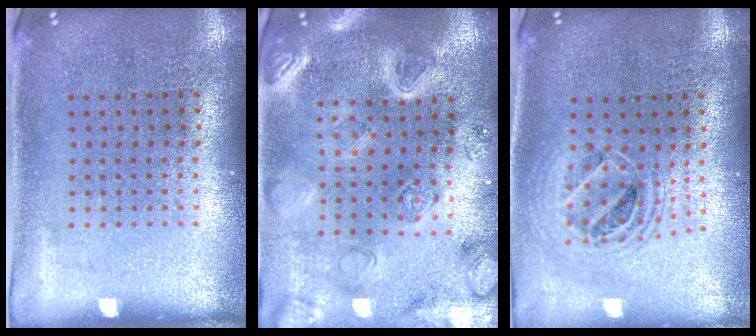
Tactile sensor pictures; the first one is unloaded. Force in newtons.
{"total": 4.0, "press": 3.6, "slide": 1.7}
{"total": 1.8, "press": 1.5, "slide": 1.1}